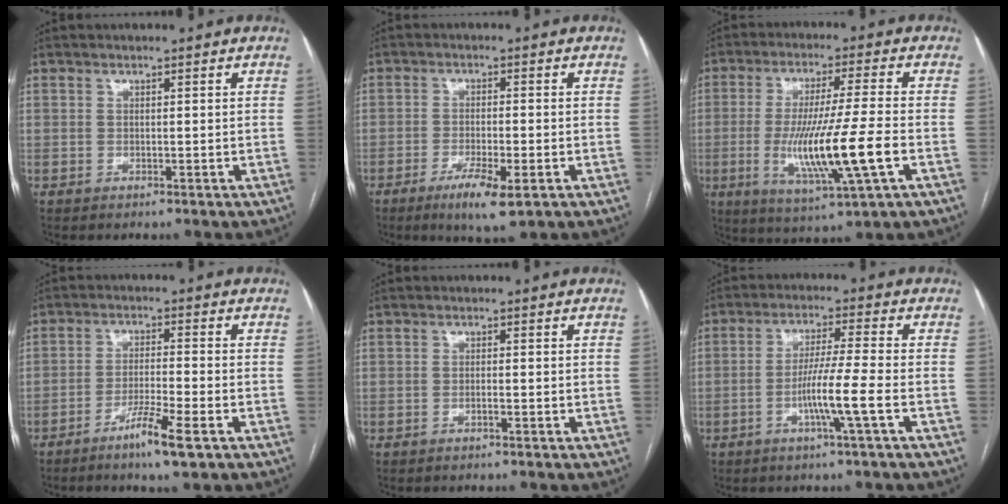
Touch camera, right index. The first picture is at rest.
{"total": 6.6, "force": [-3.5, 0.9, 5.6], "torque": [-0.100, -0.014, -0.054]}
{"total": 14.2, "force": [-3.3, -0.2, 13.8], "torque": [-0.267, -0.023, -0.058]}
{"total": 6.5, "force": [-3.8, -0.1, 5.2], "torque": [-0.096, -0.011, -0.068]}
{"total": 0.7, "force": [-0.4, 0.0, 0.6], "torque": [-0.014, 0.000, -0.006]}
{"total": 7.3, "force": [-2.5, -1.3, 6.7], "torque": [-0.129, -0.005, -0.051]}